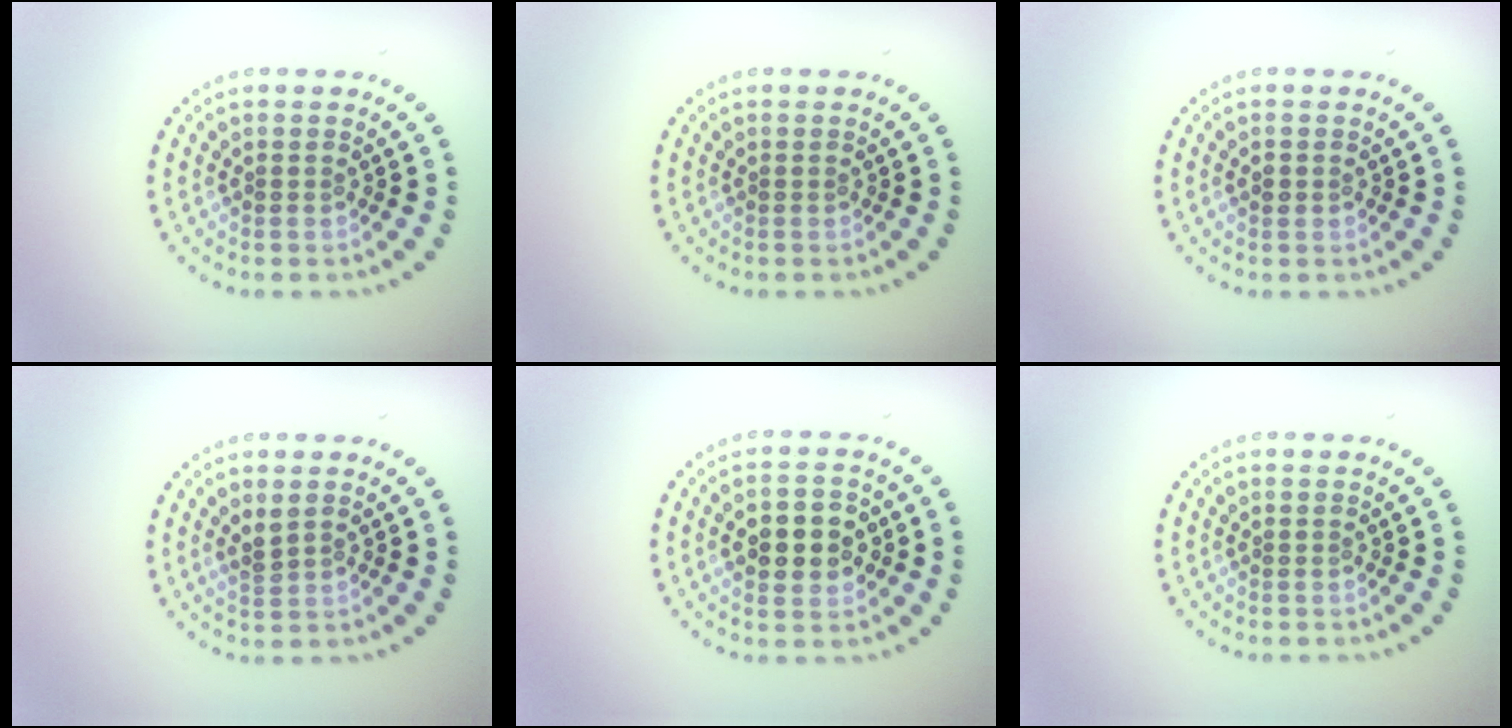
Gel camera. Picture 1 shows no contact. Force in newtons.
{"total": 0.0}
{"total": 1.1, "press": 1.1, "slide": 0.1}
{"total": 1.3, "press": 1.2, "slide": 0.6}
{"total": 4.6, "press": 4.5, "slide": 0.2}
{"total": 0.0}